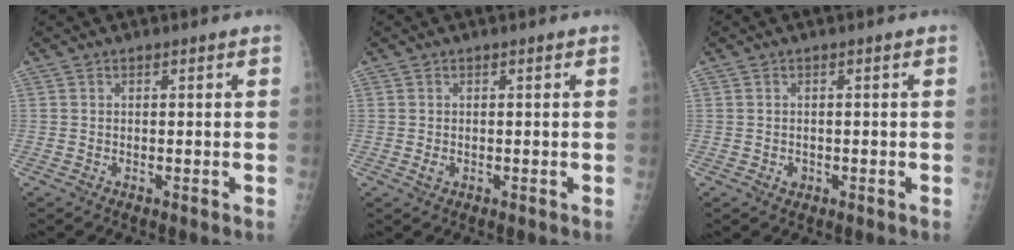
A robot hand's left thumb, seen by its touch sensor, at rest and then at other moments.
{"total": 1.1, "force": [-0.1, 0.7, 0.8], "torque": [-0.010, 0.001, 0.001]}
{"total": 1.1, "force": [-0.4, 0.9, 0.5], "torque": [-0.003, 0.003, -0.003]}